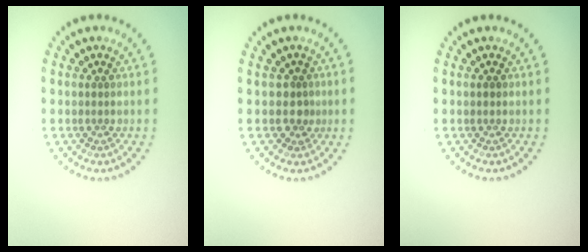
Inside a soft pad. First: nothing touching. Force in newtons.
{"total": 1.6, "press": 1.3, "slide": 1.0}
{"total": 0.6, "press": 0.6, "slide": 0.1}